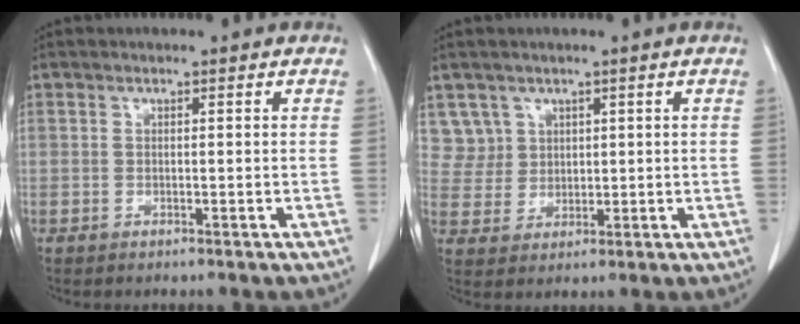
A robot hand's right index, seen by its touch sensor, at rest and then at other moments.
{"total": 4.8, "force": [2.6, 4.0, -0.5], "torque": [0.023, 0.004, 0.056]}